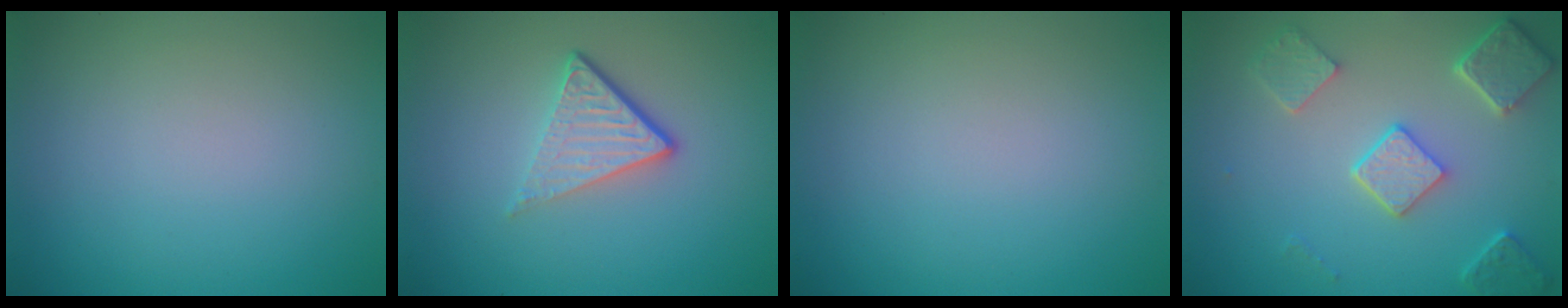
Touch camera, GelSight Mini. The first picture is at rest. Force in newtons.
{"total": 4.1, "press": 2.6, "slide": 3.2}
{"total": 0.0}
{"total": 5.1, "press": 3.9, "slide": 3.2}